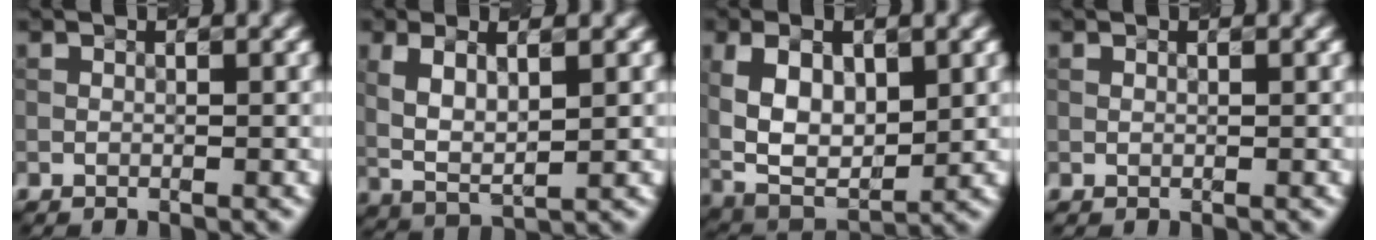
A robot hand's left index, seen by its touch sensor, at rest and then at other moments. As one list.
[{"total": 3.9, "force": [1.1, 1.4, 3.5], "torque": [-0.076, -0.004, 0.026]}, {"total": 8.8, "force": [1.7, 4.9, 7.1], "torque": [-0.153, 0.002, 0.031]}, {"total": 0.0}]